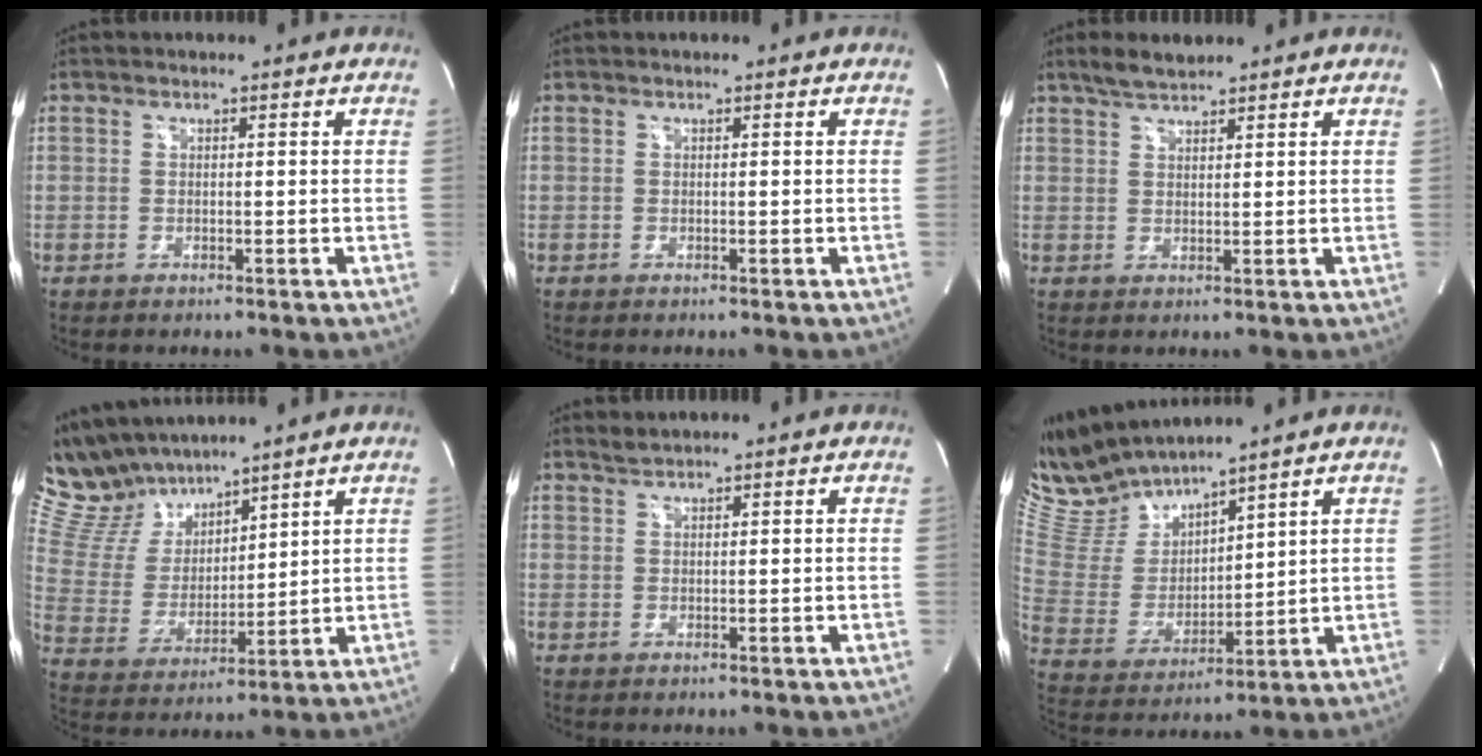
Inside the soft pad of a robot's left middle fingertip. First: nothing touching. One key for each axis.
{"total": 0.0}
{"total": 3.6, "fx": 3.2, "fy": 0.6, "fz": 1.6, "tx": -0.040, "ty": 0.008, "tz": 0.062}
{"total": 12.0, "fx": 10.9, "fy": 3.9, "fz": 3.2, "tx": -0.088, "ty": 0.025, "tz": 0.225}
{"total": 1.1, "fx": 1.1, "fy": -0.2, "fz": 0.1, "tx": -0.008, "ty": 0.004, "tz": 0.028}
{"total": 11.8, "fx": 11.3, "fy": 1.2, "fz": 3.3, "tx": -0.087, "ty": -0.001, "tz": 0.243}